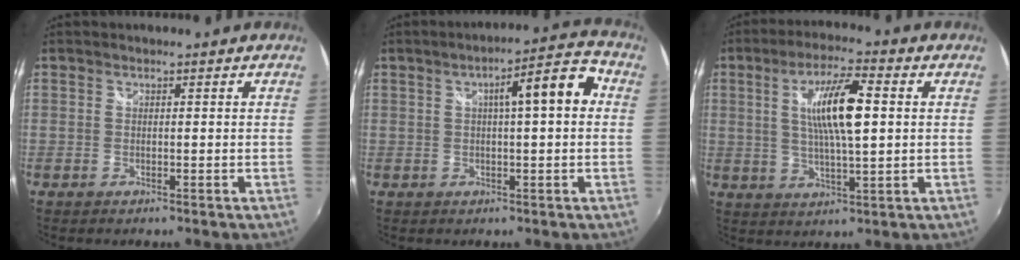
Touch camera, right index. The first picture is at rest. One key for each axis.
{"total": 8.6, "fx": 1.4, "fy": 1.6, "fz": 8.3, "tx": -0.114, "ty": 0.030, "tz": 0.028}
{"total": 11.4, "fx": 2.1, "fy": 2.3, "fz": 11.0, "tx": -0.203, "ty": 0.006, "tz": 0.039}